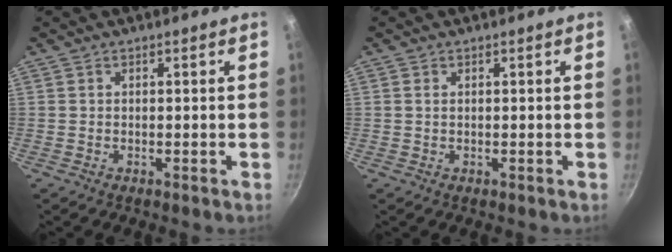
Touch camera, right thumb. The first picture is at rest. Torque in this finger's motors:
{"motor_torque": [-0.33, 0.14, -0.64, 0.17, -0.03]}